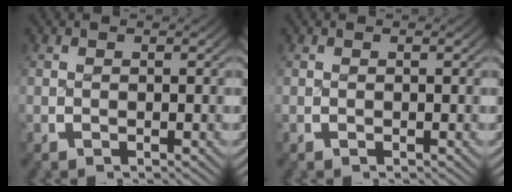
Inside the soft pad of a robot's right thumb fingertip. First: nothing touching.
{"total": 0.0}